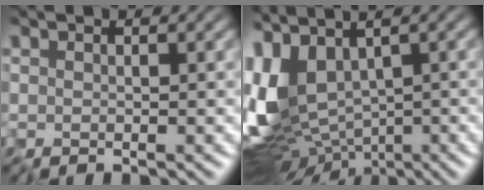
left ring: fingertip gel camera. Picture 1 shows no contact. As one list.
[{"total": 9.2, "force": [-0.8, 5.0, 7.6], "torque": [-0.180, -0.013, -0.003]}]